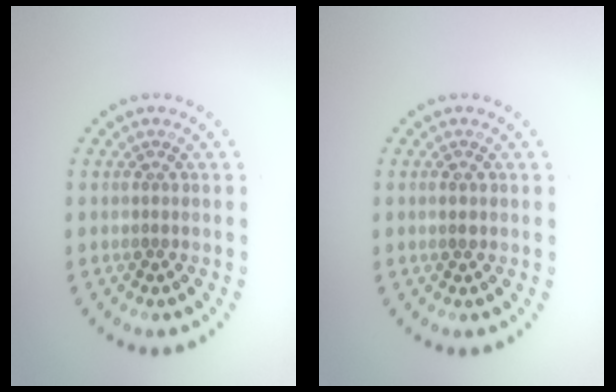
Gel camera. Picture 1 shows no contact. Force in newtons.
{"total": 1.0, "press": 1.0, "slide": 0.2}